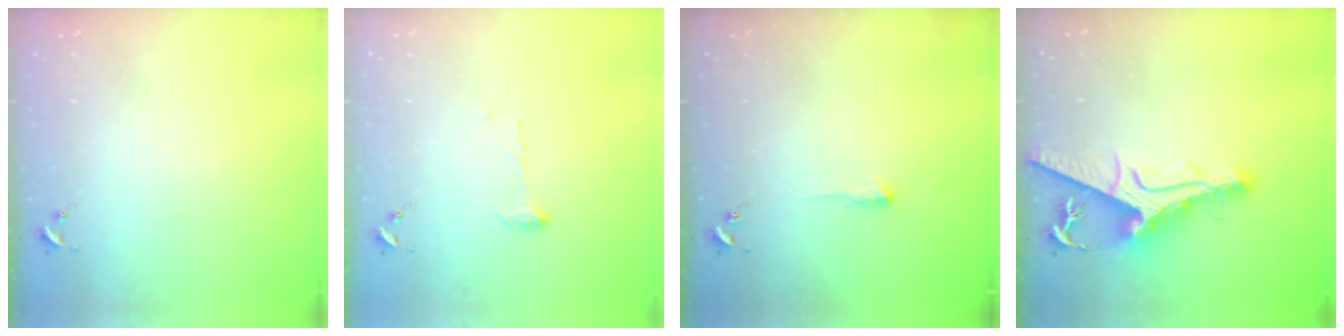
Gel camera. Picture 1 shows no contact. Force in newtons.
{"total": 6.9, "press": 6.9, "slide": 0.1}
{"total": 2.7, "press": 2.6, "slide": 0.4}
{"total": 11.8, "press": 11.8, "slide": 1.4}